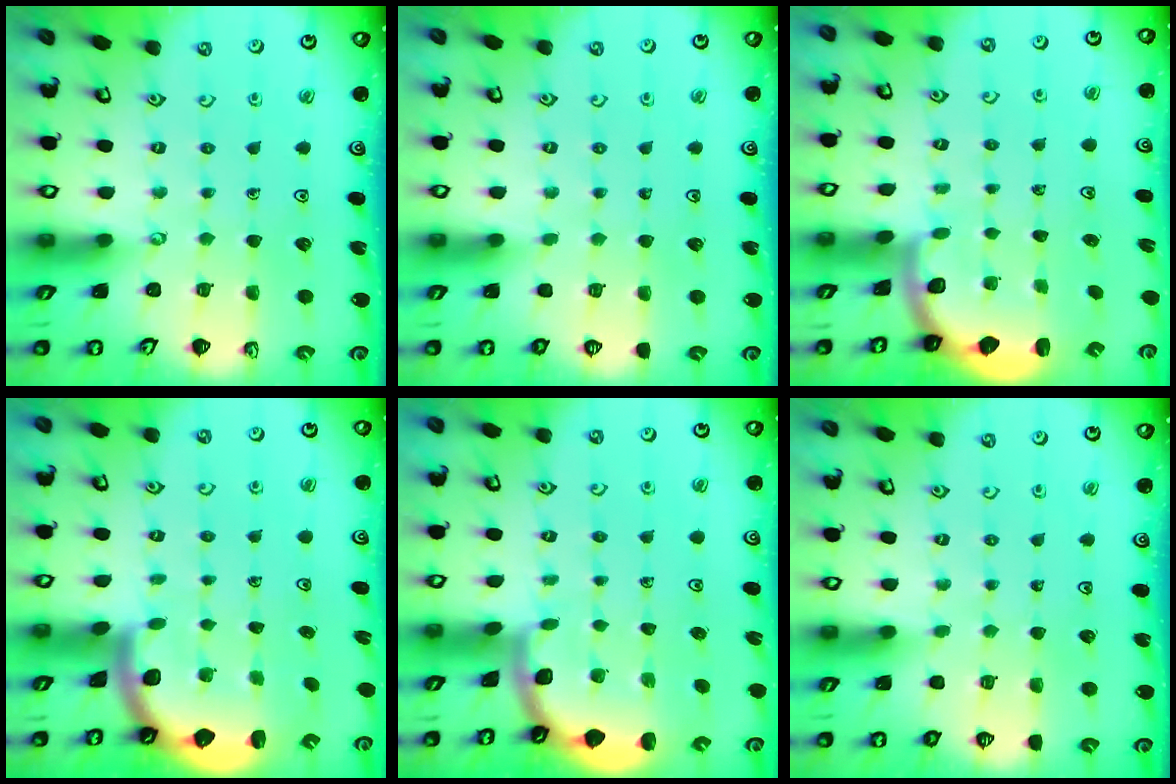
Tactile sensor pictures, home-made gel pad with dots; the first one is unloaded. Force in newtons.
{"total": 0.0}
{"total": 2.2, "press": 2.0, "slide": 1.1}
{"total": 2.3, "press": 2.3, "slide": 0.4}
{"total": 1.7, "press": 1.7, "slide": 0.1}
{"total": 0.0}